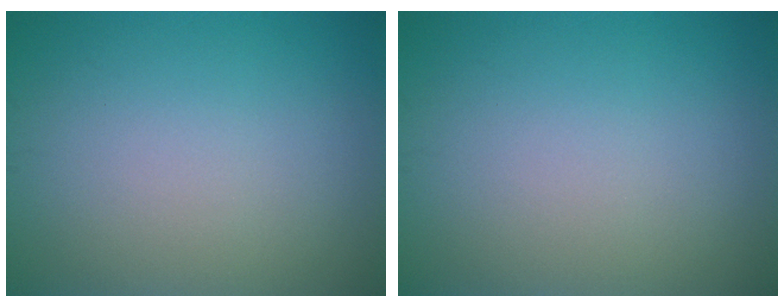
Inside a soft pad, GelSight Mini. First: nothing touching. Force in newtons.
{"total": 0.0}